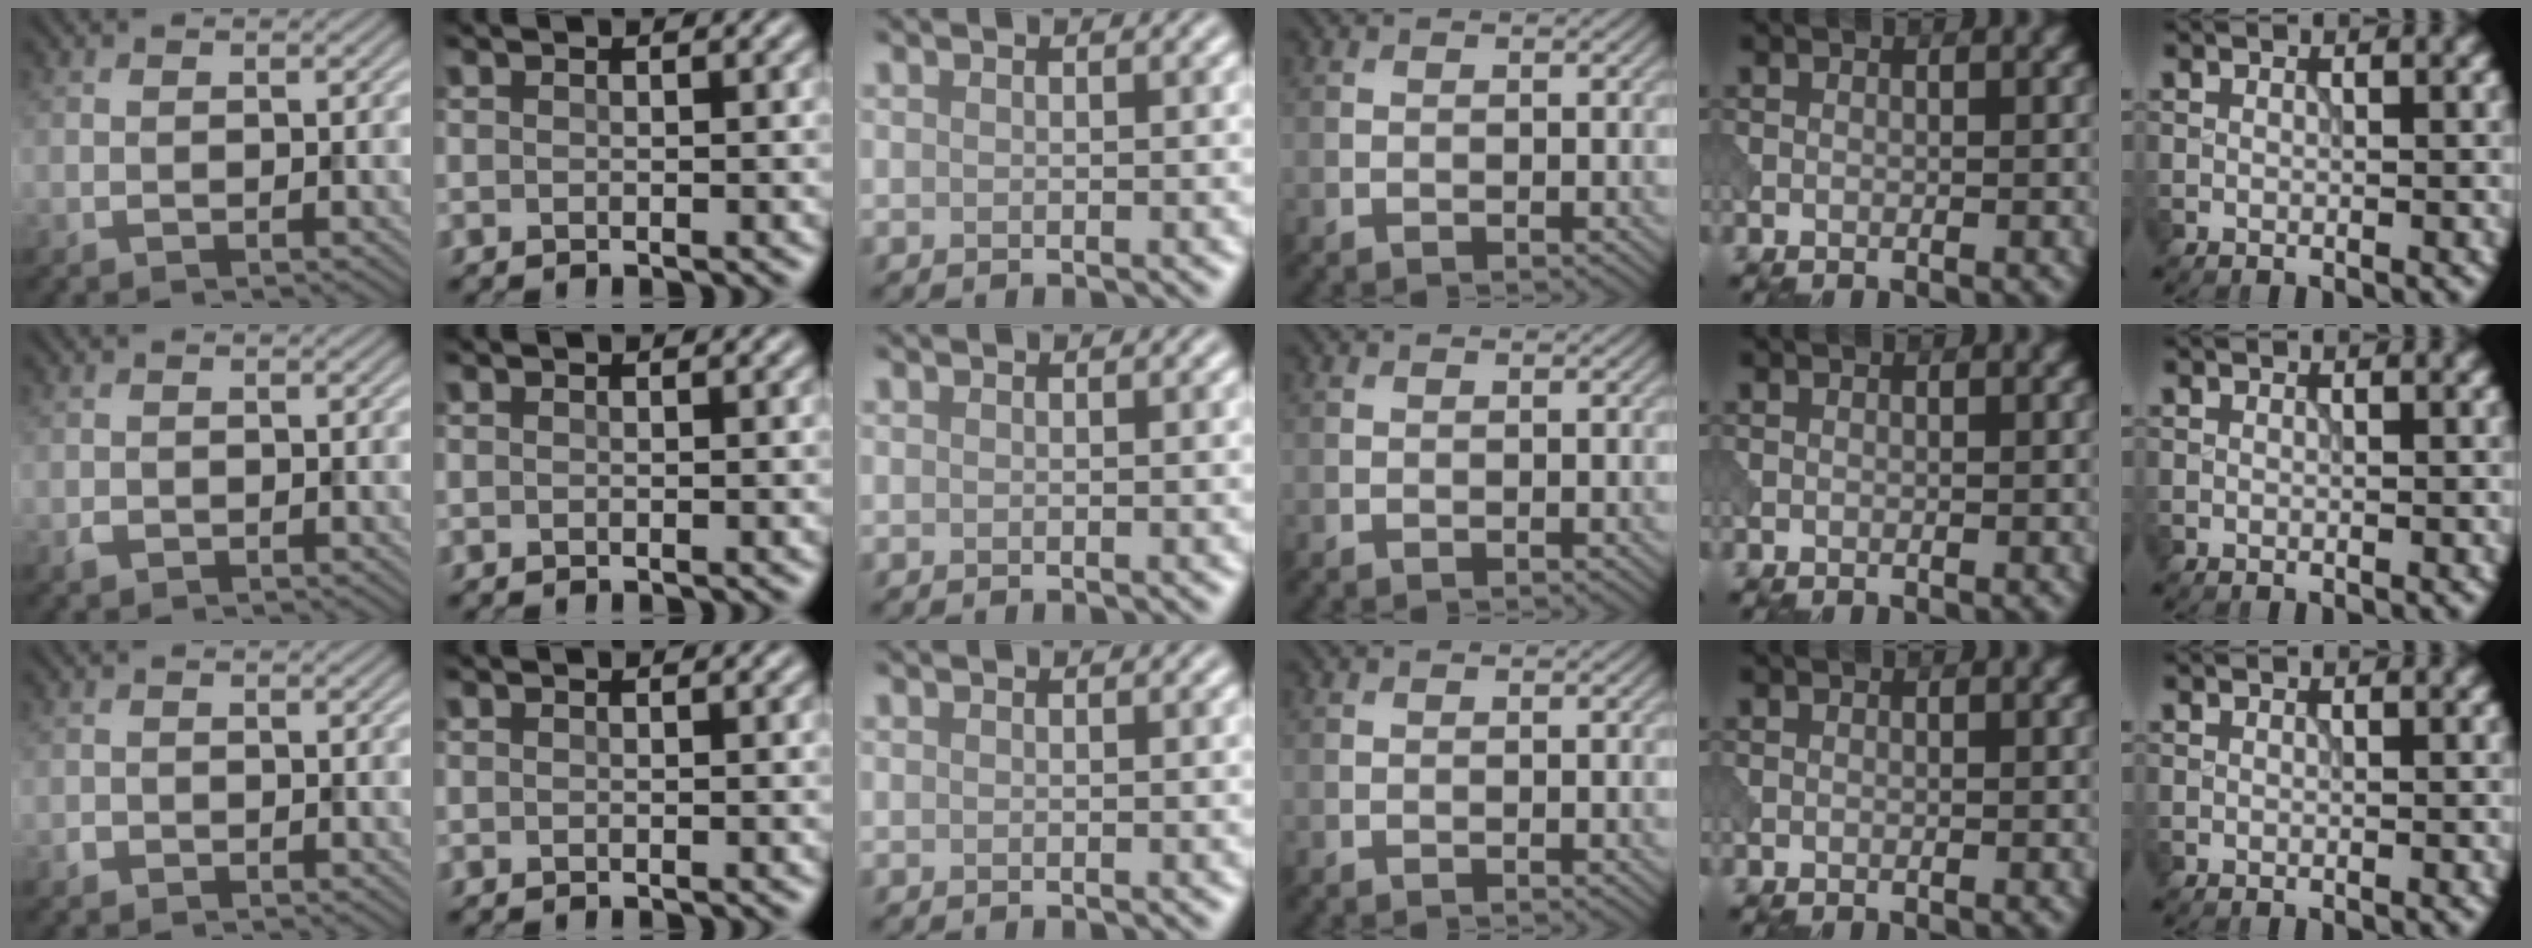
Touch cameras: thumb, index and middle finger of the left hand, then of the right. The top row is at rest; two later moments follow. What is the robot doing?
{"motion": "open", "object": "sandwich press"}